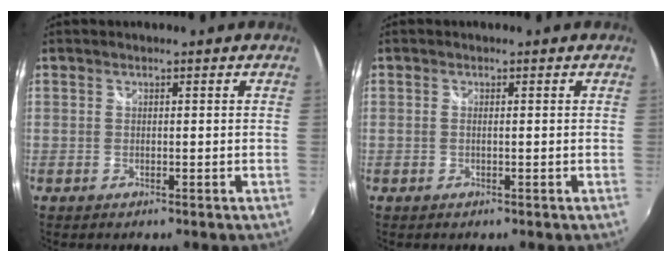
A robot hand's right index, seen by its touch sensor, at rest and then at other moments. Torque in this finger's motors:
{"motor_torque": [-0.15, 0.09, 0.00, 0.00]}